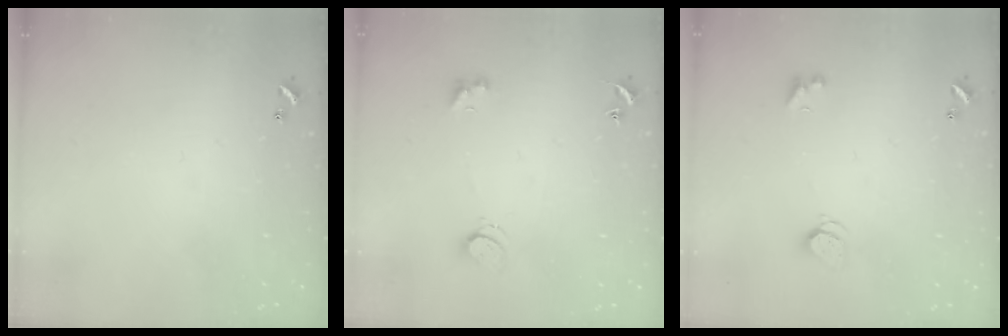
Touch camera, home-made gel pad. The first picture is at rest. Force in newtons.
{"total": 4.0, "press": 3.9, "slide": 0.8}
{"total": 2.0, "press": 2.0, "slide": 0.3}